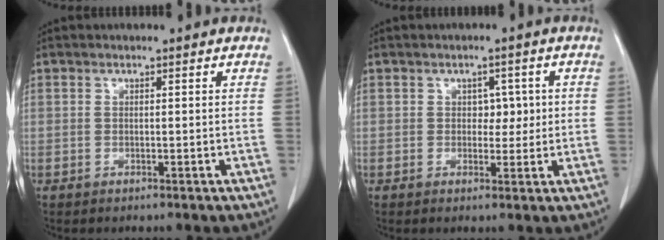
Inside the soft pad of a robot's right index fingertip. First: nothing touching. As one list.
[{"total": 3.1, "force": [0.4, 2.1, 2.3], "torque": [-0.020, 0.007, 0.006]}]